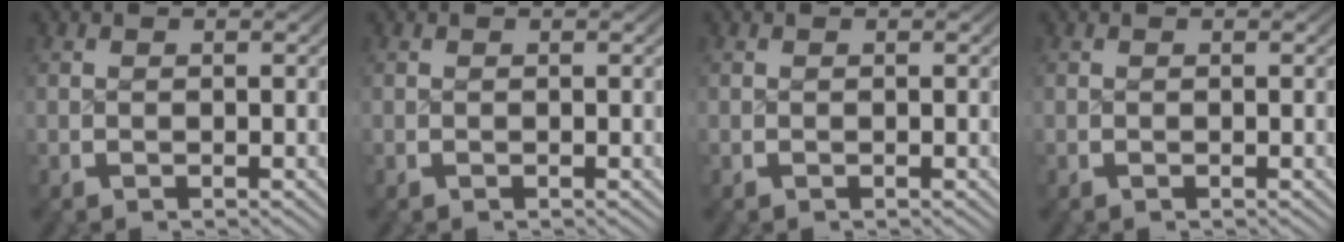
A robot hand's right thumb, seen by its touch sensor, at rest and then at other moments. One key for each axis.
{"total": 0.0}
{"total": 0.0}
{"total": 0.0}